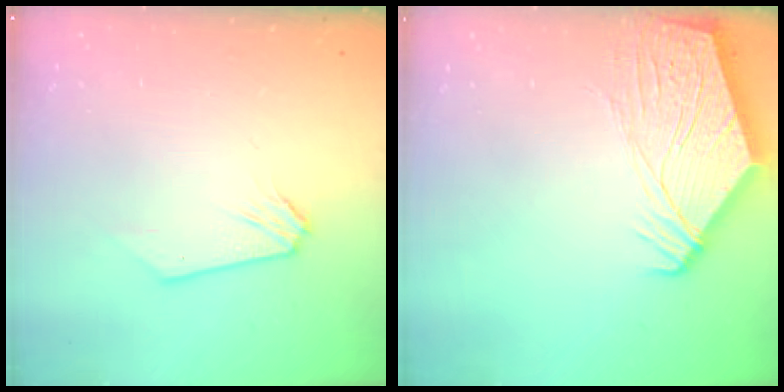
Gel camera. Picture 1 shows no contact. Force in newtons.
{"total": 13.8, "press": 13.8, "slide": 1.5}